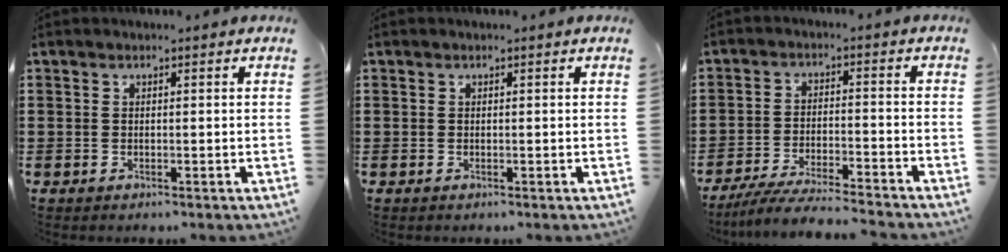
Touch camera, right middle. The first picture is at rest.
{"total": 0.0}
{"total": 6.0, "force": [-5.7, 0.1, 2.1], "torque": [-0.043, -0.010, -0.111]}